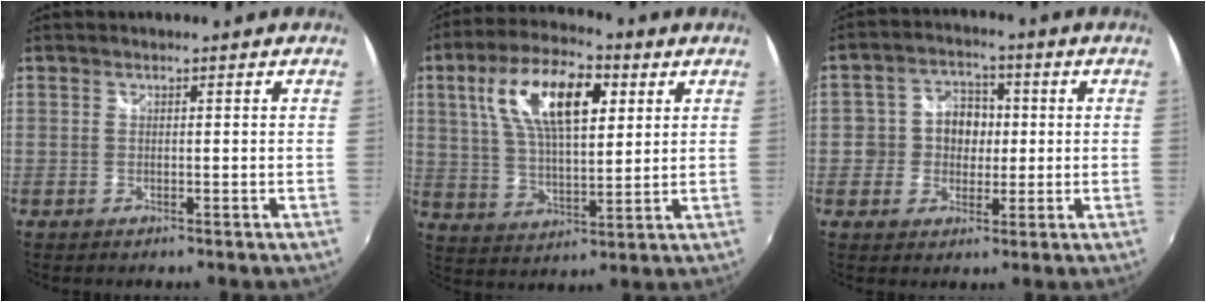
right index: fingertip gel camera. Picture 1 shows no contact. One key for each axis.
{"total": 16.0, "fx": 5.8, "fy": 6.7, "fz": 13.3, "tx": -0.244, "ty": 0.025, "tz": 0.105}
{"total": 7.0, "fx": -0.5, "fy": 6.5, "fz": 2.6, "tx": -0.046, "ty": 0.019, "tz": -0.010}